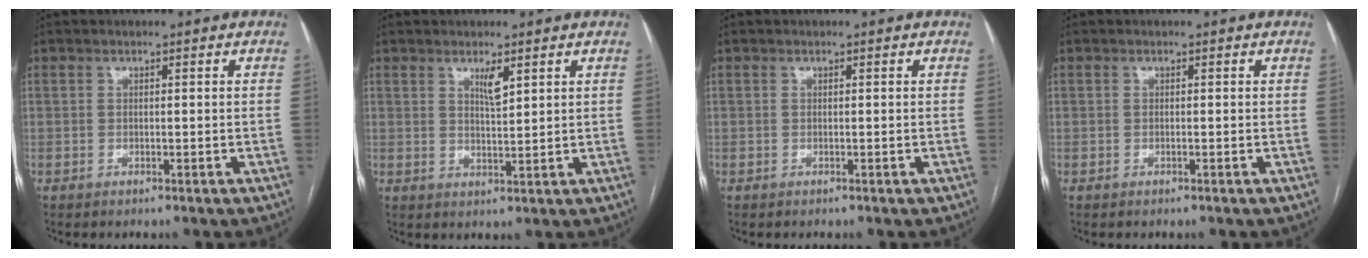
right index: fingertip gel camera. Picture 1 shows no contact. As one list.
[{"total": 2.8, "force": [1.7, 0.4, 2.2], "torque": [-0.042, -0.005, 0.032]}, {"total": 0.0}, {"total": 0.0}]